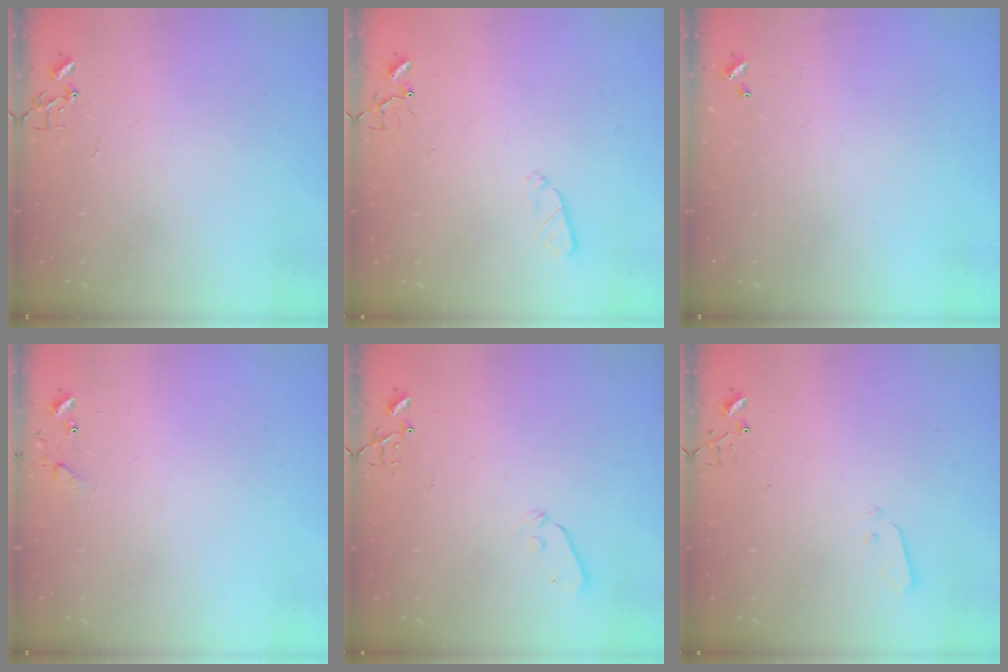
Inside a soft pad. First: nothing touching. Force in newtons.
{"total": 4.5, "press": 4.5, "slide": 0.4}
{"total": 0.0}
{"total": 8.0, "press": 8.0, "slide": 0.4}
{"total": 4.0, "press": 4.0, "slide": 0.5}
{"total": 3.2, "press": 3.2, "slide": 0.1}